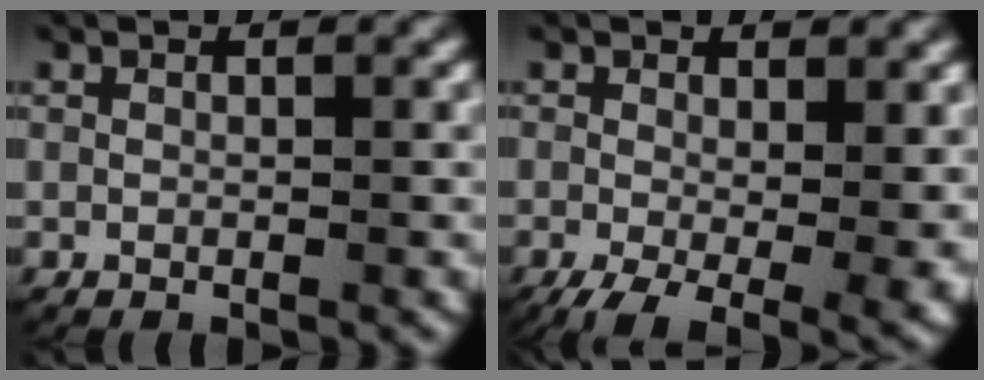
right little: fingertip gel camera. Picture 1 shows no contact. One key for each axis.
{"total": 7.9, "fx": -3.9, "fy": 3.3, "fz": 6.1, "tx": -0.085, "ty": -0.041, "tz": -0.040}